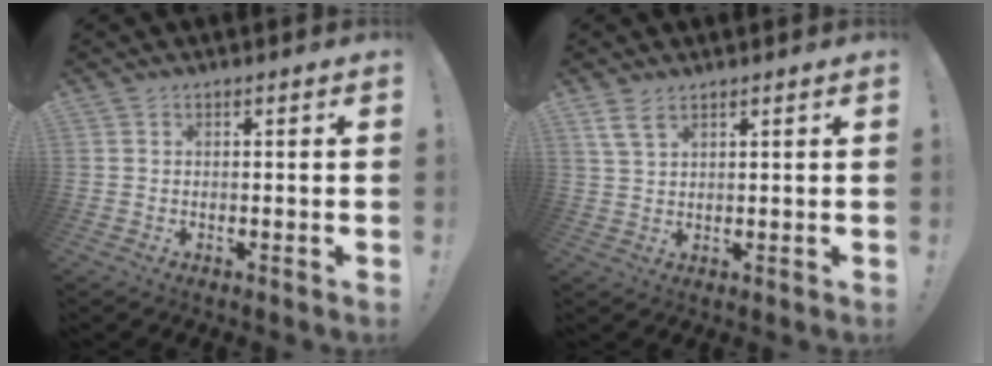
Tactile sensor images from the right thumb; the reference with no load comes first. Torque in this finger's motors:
{"motor_torque": [-0.40, 0.51, -0.12, 0.15, 0.14]}